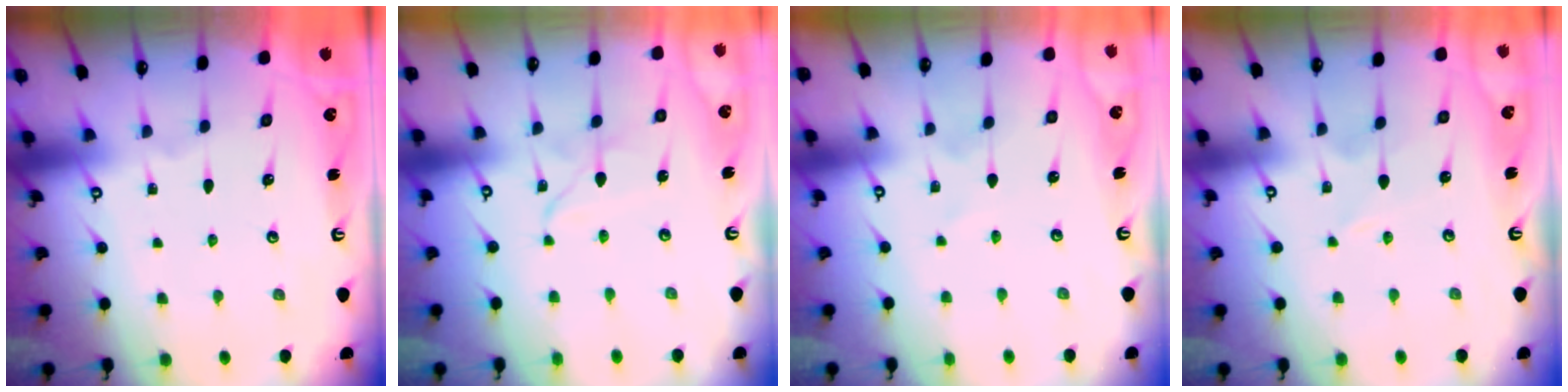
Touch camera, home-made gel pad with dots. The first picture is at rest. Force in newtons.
{"total": 2.7, "press": 2.7, "slide": 0.2}
{"total": 0.0}
{"total": 2.1, "press": 2.1, "slide": 0.2}